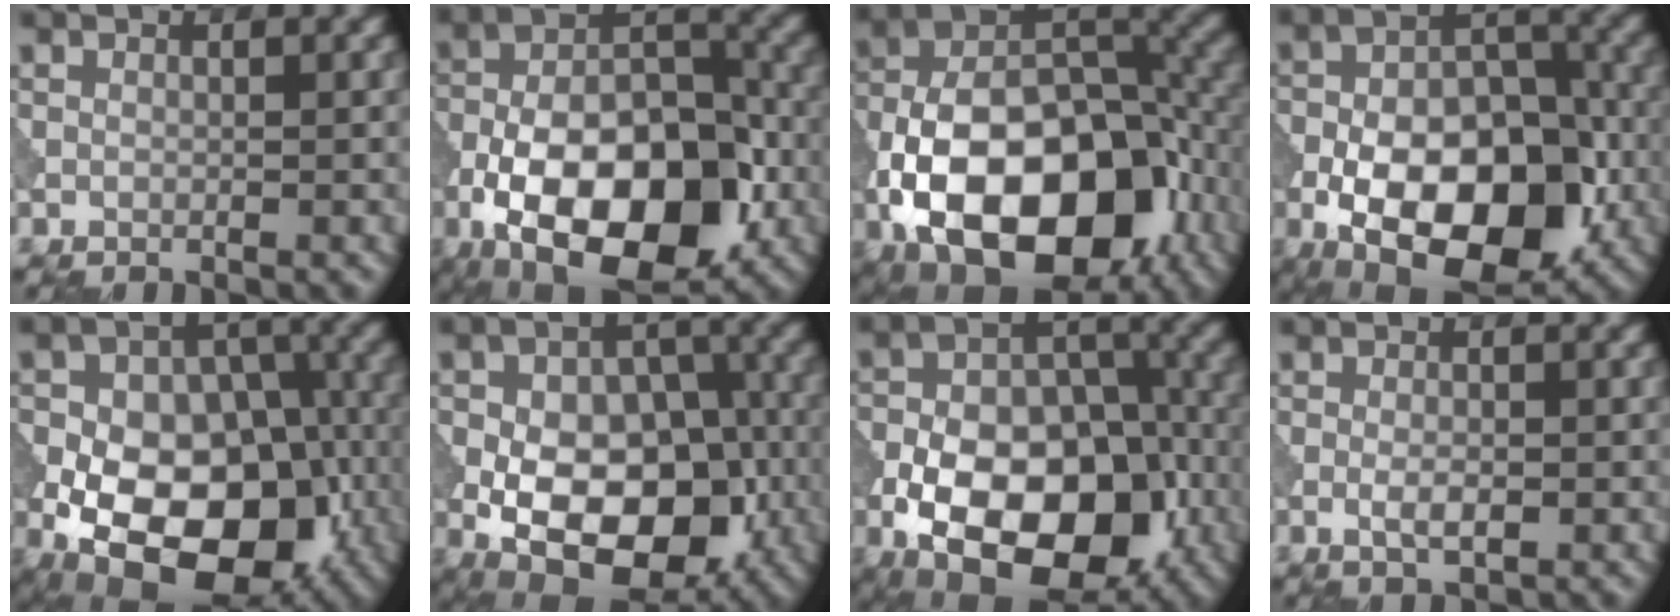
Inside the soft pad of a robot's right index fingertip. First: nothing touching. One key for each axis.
{"total": 16.5, "fx": -7.6, "fy": 8.6, "fz": 11.8, "tx": -0.184, "ty": -0.005, "tz": -0.133}
{"total": 18.1, "fx": -6.8, "fy": 11.0, "fz": 12.7, "tx": -0.216, "ty": -0.004, "tz": -0.114}
{"total": 15.0, "fx": -5.9, "fy": 8.2, "fz": 11.0, "tx": -0.154, "ty": -0.013, "tz": -0.097}
{"total": 16.9, "fx": -6.2, "fy": 10.6, "fz": 11.6, "tx": -0.150, "ty": -0.010, "tz": -0.088}
{"total": 14.0, "fx": -4.3, "fy": 8.5, "fz": 10.3, "tx": -0.149, "ty": -0.012, "tz": -0.060}
{"total": 14.9, "fx": -6.0, "fy": 8.8, "fz": 10.4, "tx": -0.149, "ty": -0.018, "tz": -0.099}
{"total": 2.2, "fx": -0.8, "fy": 0.8, "fz": 1.8, "tx": -0.029, "ty": -0.001, "tz": -0.011}